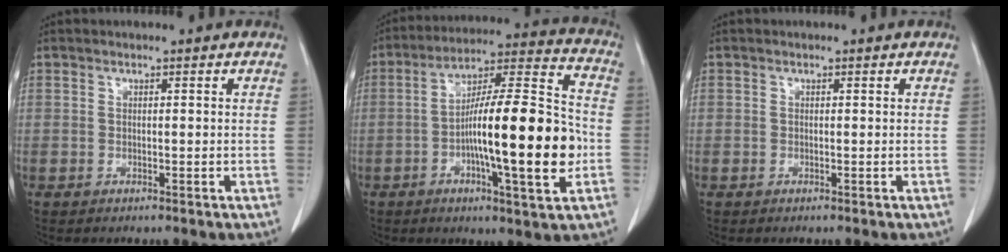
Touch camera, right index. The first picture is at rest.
{"total": 19.5, "force": [-3.5, 2.2, 19.0], "torque": [-0.312, 0.008, -0.058]}
{"total": 0.0}